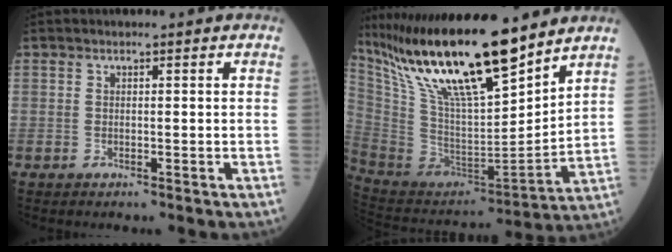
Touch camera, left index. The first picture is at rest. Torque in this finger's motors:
{"motor_torque": [0.56, -0.54, 0.71, 0.15]}